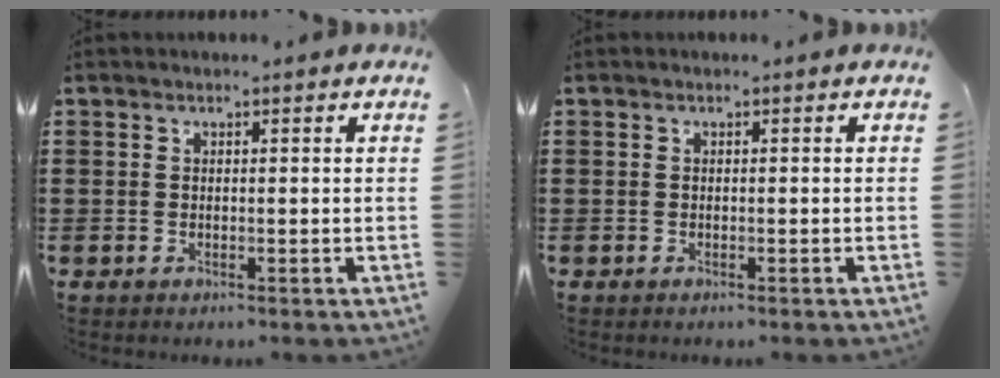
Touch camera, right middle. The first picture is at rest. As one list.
[{"total": 0.0}]